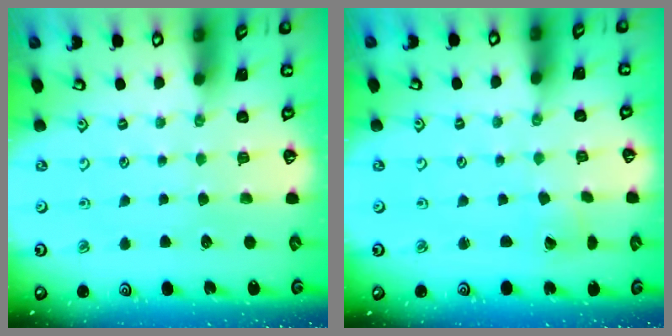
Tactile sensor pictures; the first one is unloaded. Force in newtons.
{"total": 2.0, "press": 2.0, "slide": 0.2}